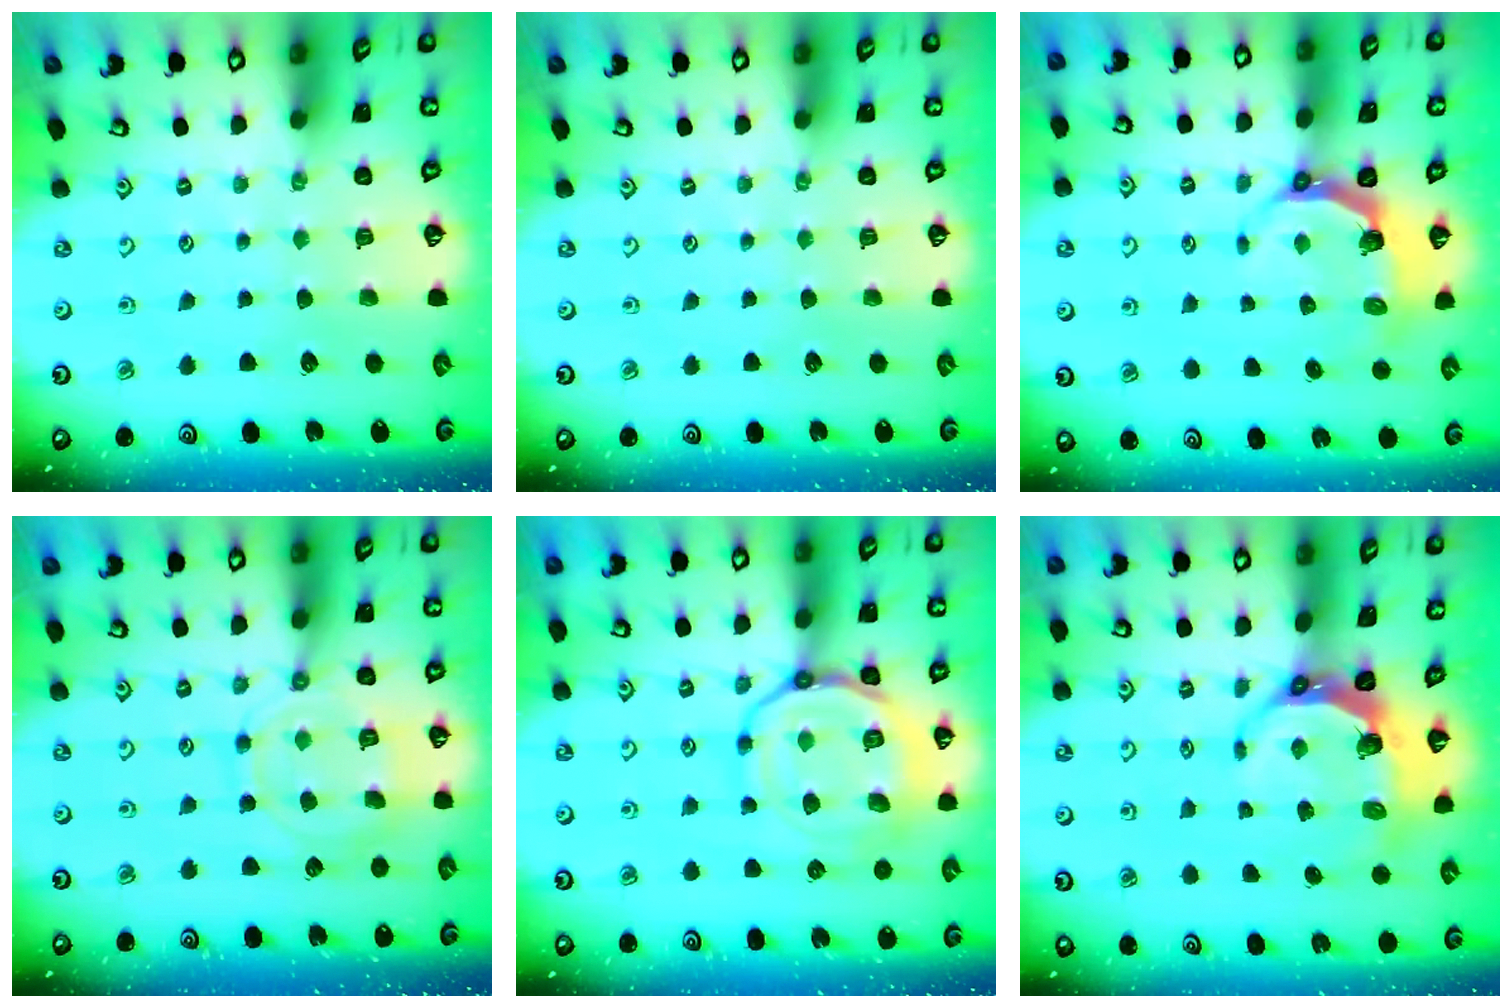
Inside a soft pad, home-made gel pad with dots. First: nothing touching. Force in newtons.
{"total": 0.0}
{"total": 4.3, "press": 2.9, "slide": 3.3}
{"total": 11.2, "press": 11.1, "slide": 1.1}
{"total": 18.1, "press": 18.1, "slide": 1.8}
{"total": 8.0, "press": 6.4, "slide": 4.7}